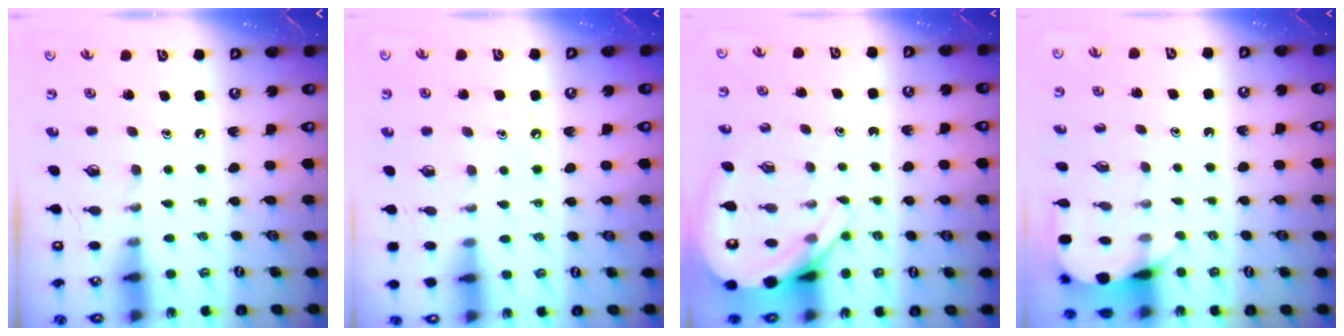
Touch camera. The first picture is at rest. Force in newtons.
{"total": 6.3, "press": 6.2, "slide": 0.7}
{"total": 7.3, "press": 7.2, "slide": 0.9}
{"total": 4.2, "press": 4.2, "slide": 0.4}